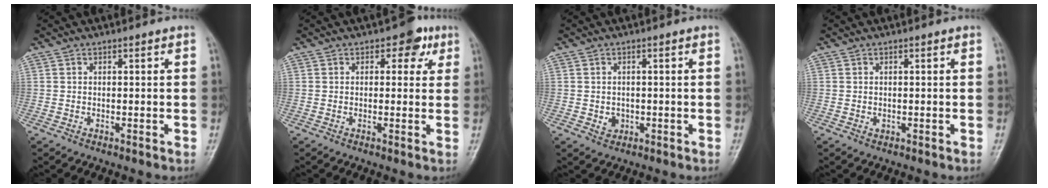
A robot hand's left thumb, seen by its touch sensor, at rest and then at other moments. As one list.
[{"total": 4.3, "force": [1.8, 2.8, 2.7], "torque": [-0.002, 0.000, 0.012]}, {"total": 2.1, "force": [-0.4, 1.8, 0.9], "torque": [-0.004, 0.003, -0.001]}, {"total": 0.6, "force": [-0.1, 0.5, 0.4], "torque": [-0.003, 0.000, 0.001]}]